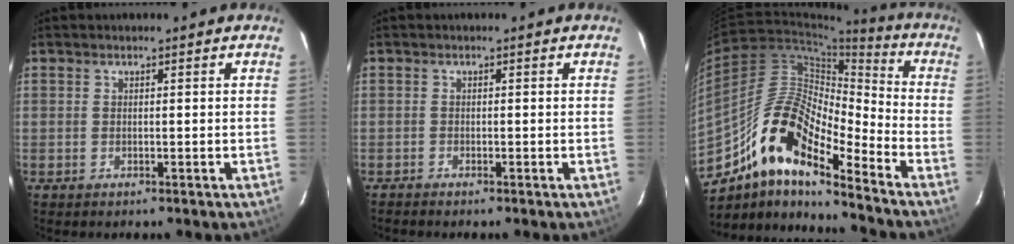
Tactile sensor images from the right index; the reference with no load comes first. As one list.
[{"total": 0.8, "force": [-0.8, 0.1, 0.0], "torque": [-0.005, -0.003, -0.015]}, {"total": 16.7, "force": [-11.1, 4.5, 11.7], "torque": [-0.202, 0.006, -0.223]}]